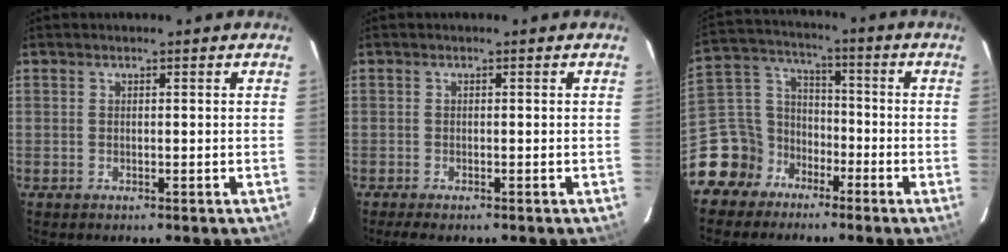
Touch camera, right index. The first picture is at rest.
{"total": 2.7, "force": [-2.1, 0.7, 1.5], "torque": [-0.032, -0.012, -0.036]}
{"total": 11.3, "force": [-7.6, 8.2, 1.1], "torque": [-0.048, 0.052, -0.149]}